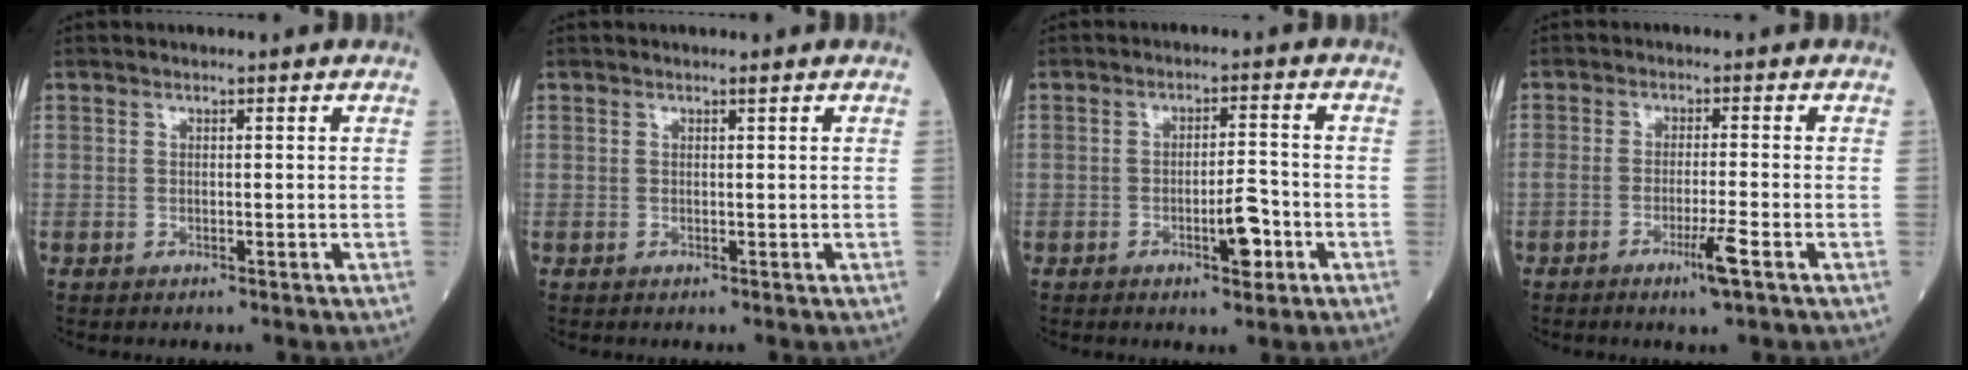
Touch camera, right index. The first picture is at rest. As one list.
[{"total": 0.0}, {"total": 5.1, "force": [-2.0, 1.2, 4.5], "torque": [-0.069, 0.001, -0.030]}, {"total": 4.3, "force": [-2.3, -0.5, 3.7], "torque": [-0.065, -0.010, -0.042]}]